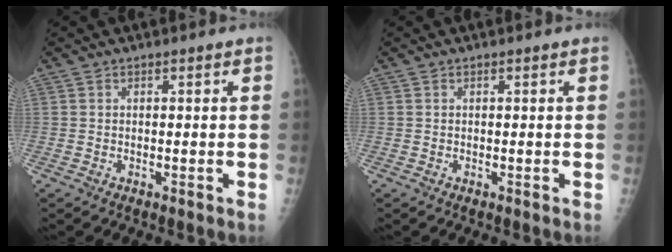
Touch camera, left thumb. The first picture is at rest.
{"total": 0.0}